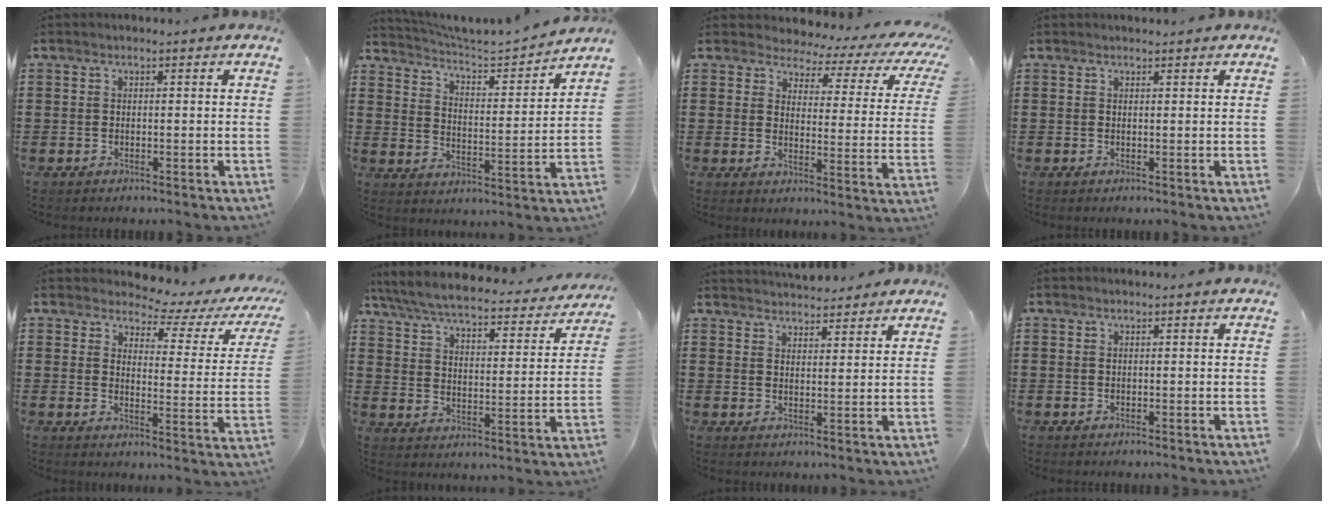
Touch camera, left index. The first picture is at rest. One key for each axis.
{"total": 3.7, "fx": 3.6, "fy": 0.2, "fz": 0.8, "tx": -0.037, "ty": -0.032, "tz": 0.053}
{"total": 3.2, "fx": 2.4, "fy": 1.5, "fz": 1.4, "tx": -0.038, "ty": -0.019, "tz": 0.031}
{"total": 0.6, "fx": 0.6, "fy": 0.1, "fz": 0.1, "tx": -0.003, "ty": 0.000, "tz": 0.012}
{"total": 3.9, "fx": 3.3, "fy": 1.3, "fz": 1.6, "tx": -0.036, "ty": -0.024, "tz": 0.048}
{"total": 6.2, "fx": 5.7, "fy": 0.3, "fz": 2.4, "tx": -0.073, "ty": -0.038, "tz": 0.094}
{"total": 3.8, "fx": 3.7, "fy": 0.5, "fz": 0.3, "tx": -0.016, "ty": -0.011, "tz": 0.069}
{"total": 0.0}